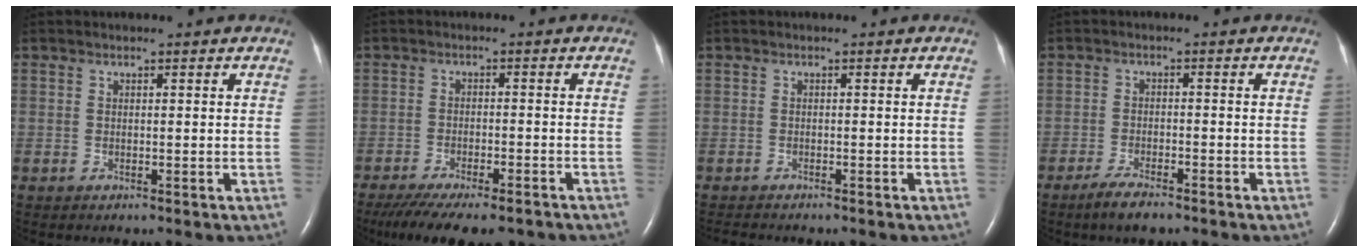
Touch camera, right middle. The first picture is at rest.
{"total": 15.1, "force": [-12.2, 3.9, 8.0], "torque": [-0.155, -0.029, -0.171]}
{"total": 2.5, "force": [-2.3, 0.3, 1.1], "torque": [-0.021, -0.008, -0.029]}
{"total": 4.0, "force": [-3.1, 0.7, 2.5], "torque": [-0.056, -0.006, -0.055]}